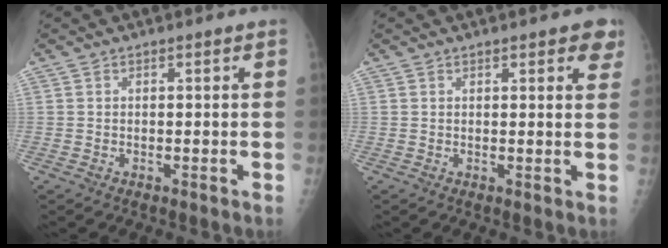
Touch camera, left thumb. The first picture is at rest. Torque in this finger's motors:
{"motor_torque": [-0.29, -0.12, -0.12, -0.11, 0.08]}